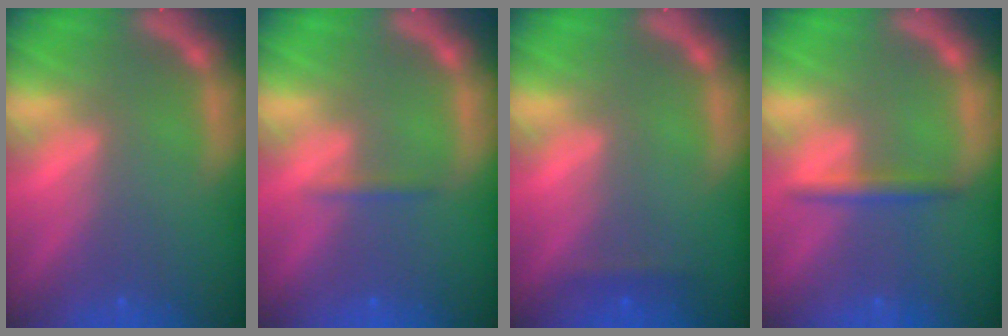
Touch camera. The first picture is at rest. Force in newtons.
{"total": 0.9}
{"total": 0.9}
{"total": 1.9}